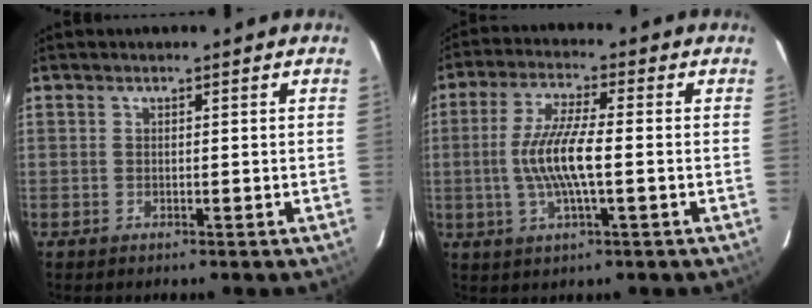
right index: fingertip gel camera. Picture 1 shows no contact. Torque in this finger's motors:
{"motor_torque": [1.23, -0.30, 0.79, 0.21]}